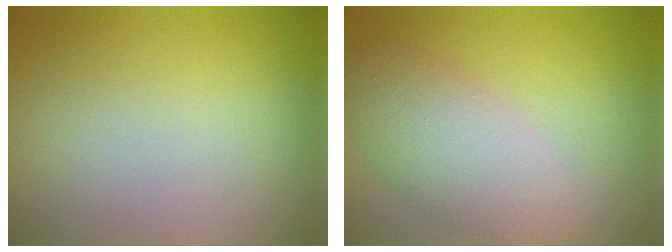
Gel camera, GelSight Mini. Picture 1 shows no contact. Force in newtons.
{"total": 5.6, "press": 5.6, "slide": 0.5}